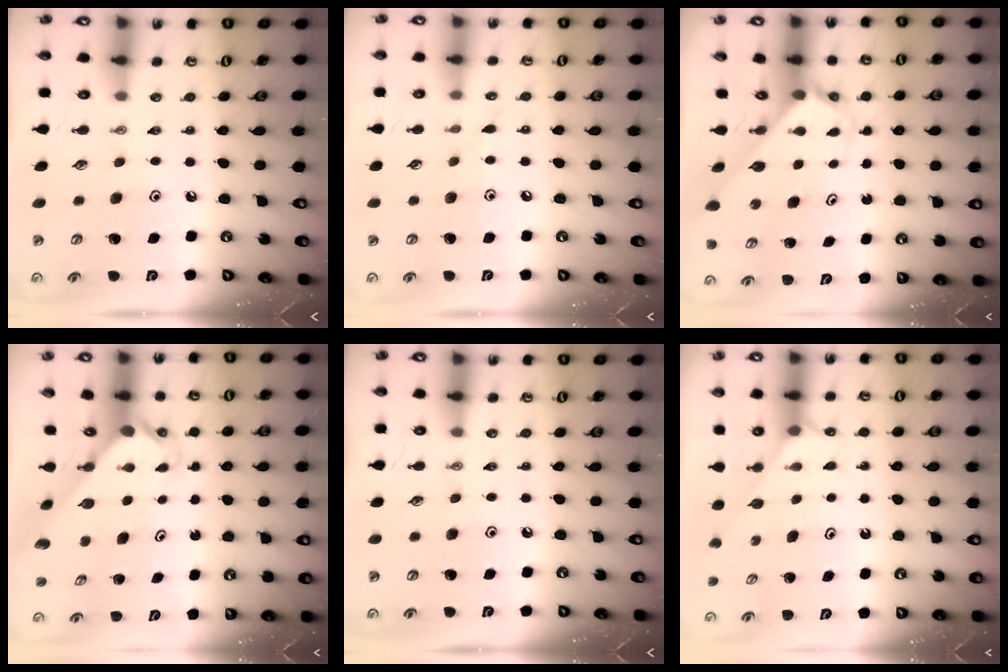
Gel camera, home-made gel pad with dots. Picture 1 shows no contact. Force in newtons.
{"total": 3.8, "press": 3.8, "slide": 0.5}
{"total": 2.5, "press": 2.5, "slide": 0.2}
{"total": 2.2, "press": 2.2, "slide": 0.1}
{"total": 0.0}
{"total": 1.9, "press": 1.9, "slide": 0.3}